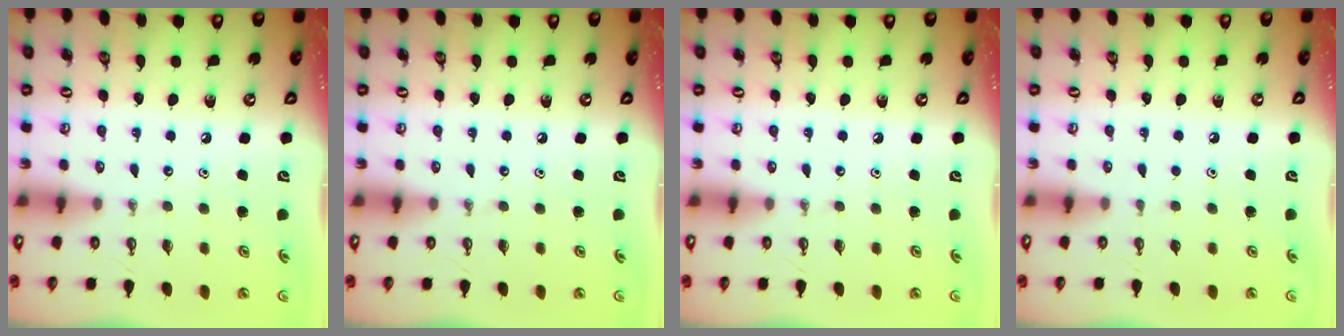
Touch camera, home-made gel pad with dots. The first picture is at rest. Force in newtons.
{"total": 0.0}
{"total": 0.0}
{"total": 0.9, "press": 0.1, "slide": 0.9}